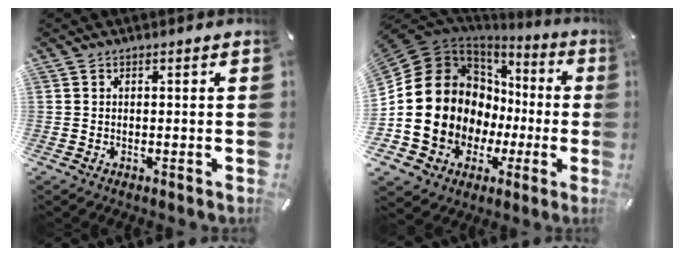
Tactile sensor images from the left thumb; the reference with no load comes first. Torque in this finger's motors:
{"motor_torque": [0.15, 3.48, 2.59, 0.18, 0.40]}